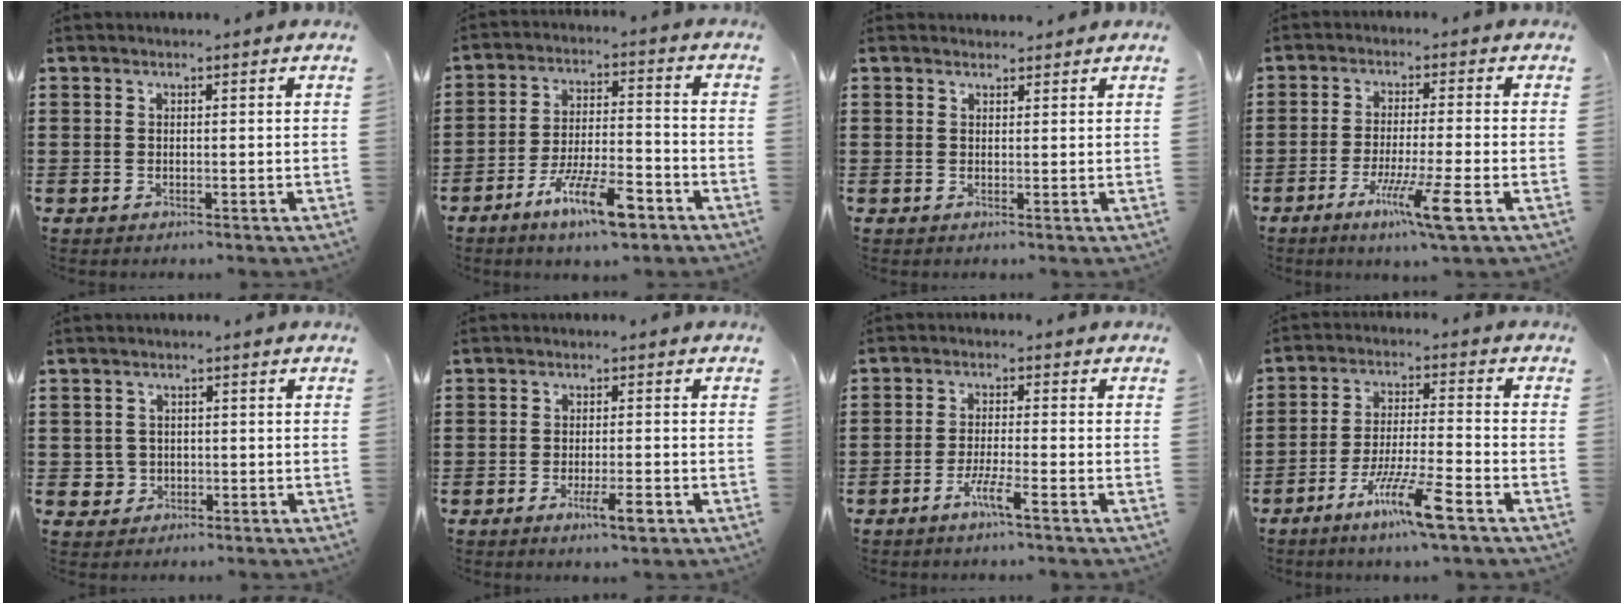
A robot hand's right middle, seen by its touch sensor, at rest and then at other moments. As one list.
[{"total": 10.0, "force": [-6.5, 2.4, 7.3], "torque": [-0.136, 0.005, -0.118]}, {"total": 1.2, "force": [1.1, 0.3, -0.1], "torque": [0.000, 0.002, 0.021]}, {"total": 7.9, "force": [-4.0, 0.3, 6.8], "torque": [-0.119, -0.012, -0.068]}, {"total": 2.0, "force": [-0.4, 2.0, 0.3], "torque": [-0.014, 0.006, -0.011]}, {"total": 3.9, "force": [-1.9, 0.9, 3.3], "torque": [-0.058, -0.004, -0.033]}, {"total": 3.9, "force": [-2.6, 0.1, 3.0], "torque": [-0.057, -0.003, -0.047]}, {"total": 9.4, "force": [-6.0, 0.6, 7.2], "torque": [-0.131, -0.005, -0.109]}]